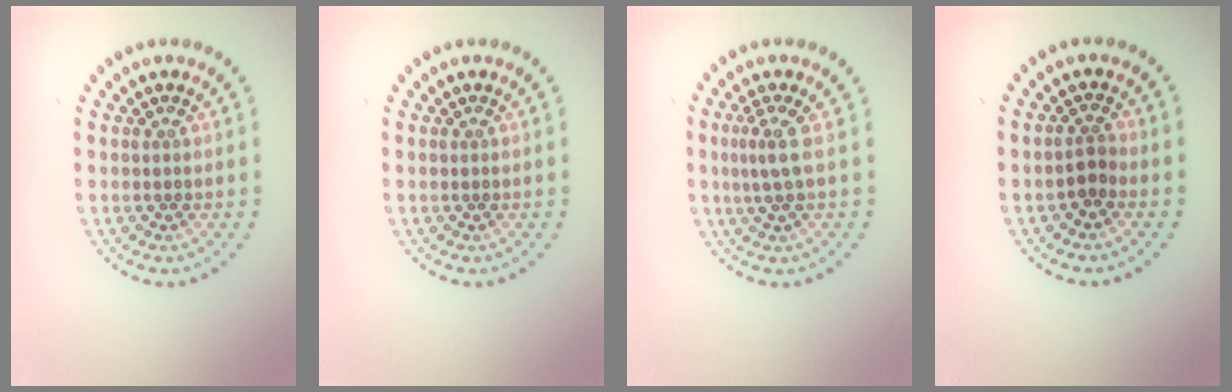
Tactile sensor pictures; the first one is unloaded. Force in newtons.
{"total": 0.0}
{"total": 2.2, "press": 1.5, "slide": 1.6}
{"total": 1.4, "press": 1.2, "slide": 0.8}